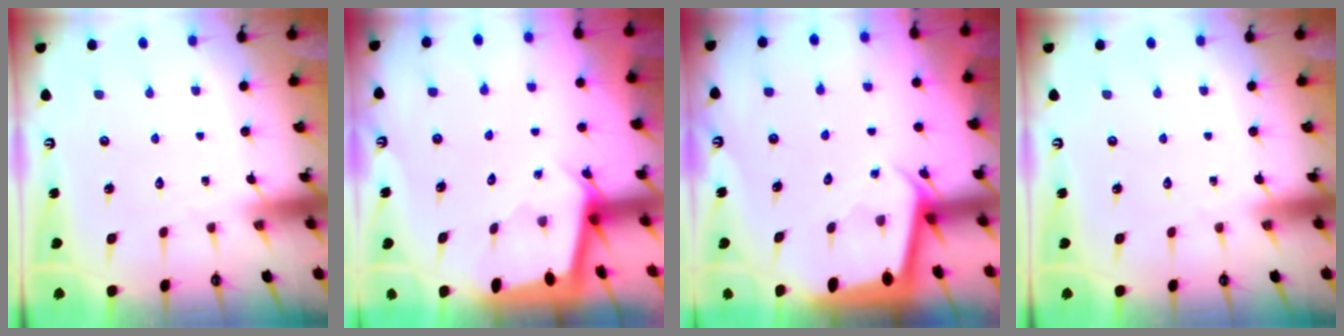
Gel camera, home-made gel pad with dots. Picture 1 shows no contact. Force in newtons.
{"total": 2.0, "press": 2.0, "slide": 0.2}
{"total": 2.1, "press": 2.1, "slide": 0.1}
{"total": 0.0}